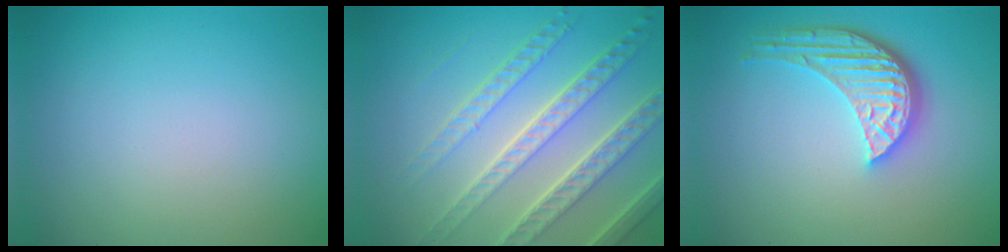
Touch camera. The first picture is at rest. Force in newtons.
{"total": 7.2, "press": 5.2, "slide": 5.0}
{"total": 5.0, "press": 3.8, "slide": 3.3}